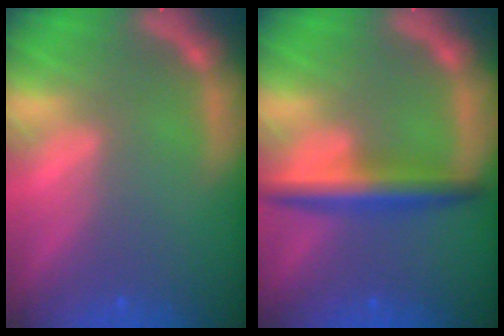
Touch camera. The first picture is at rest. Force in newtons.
{"total": 4.5}